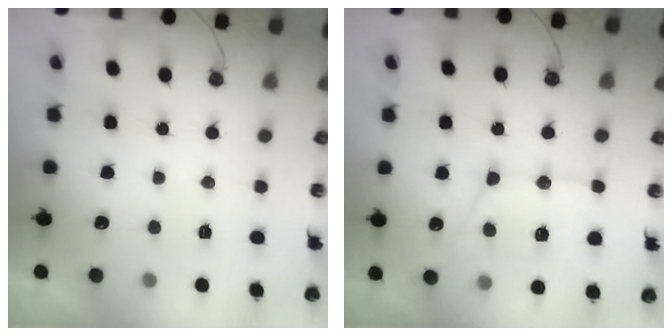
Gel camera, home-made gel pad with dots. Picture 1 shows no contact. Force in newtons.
{"total": 14.0, "press": 14.0, "slide": 1.4}